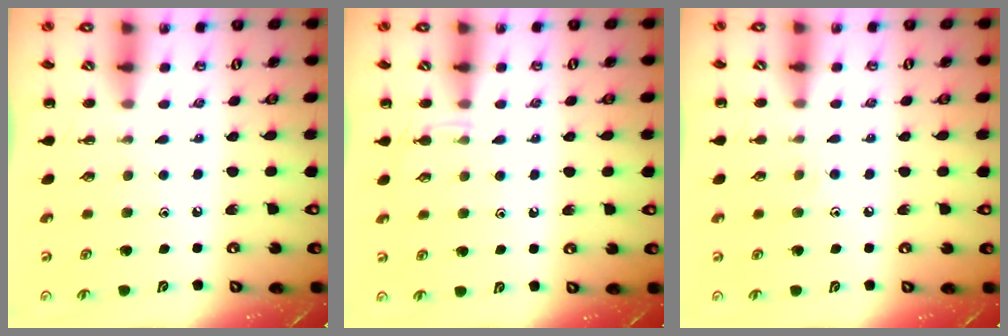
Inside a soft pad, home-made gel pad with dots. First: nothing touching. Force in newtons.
{"total": 3.5, "press": 3.2, "slide": 1.4}
{"total": 4.2, "press": 3.9, "slide": 1.5}